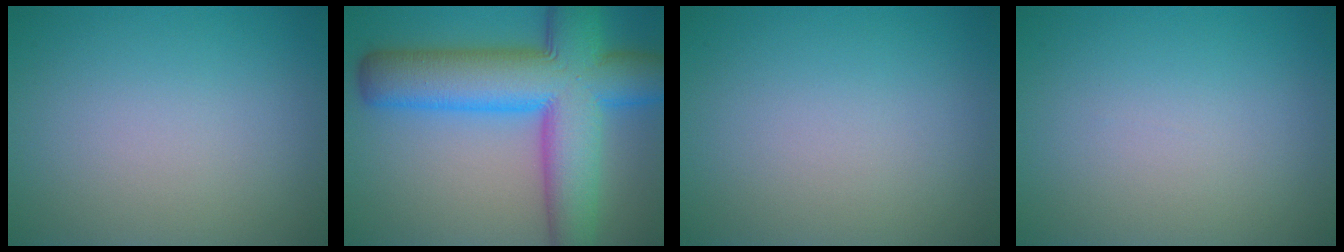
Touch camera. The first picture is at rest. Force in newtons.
{"total": 13.3, "press": 13.3, "slide": 0.3}
{"total": 0.0}
{"total": 0.0}